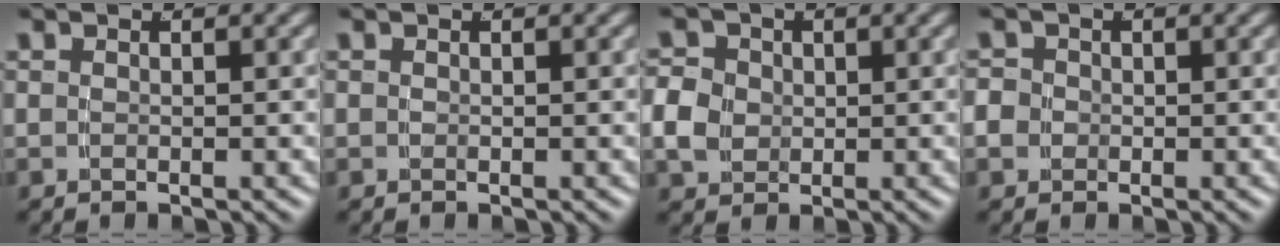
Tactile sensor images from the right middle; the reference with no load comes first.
{"total": 0.0}
{"total": 4.7, "force": [0.1, 4.1, 2.2], "torque": [-0.047, -0.004, 0.000]}
{"total": 2.9, "force": [-0.5, 2.7, 0.9], "torque": [-0.031, -0.007, -0.013]}